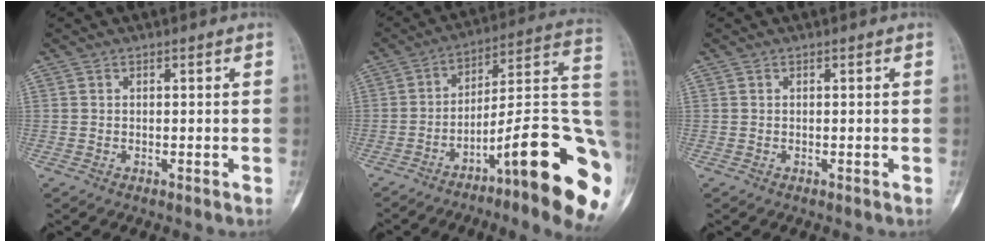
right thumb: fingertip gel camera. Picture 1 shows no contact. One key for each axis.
{"total": 24.0, "fx": -9.4, "fy": 4.2, "fz": 21.7, "tx": -0.228, "ty": 0.067, "tz": -0.135}
{"total": 0.0}